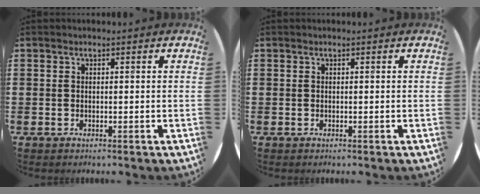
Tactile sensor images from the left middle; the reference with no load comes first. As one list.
[{"total": 0.0}]